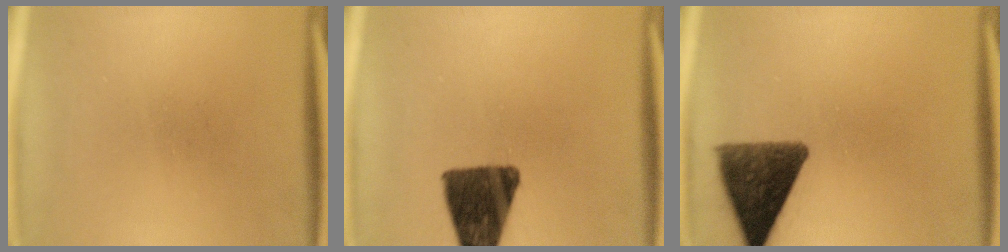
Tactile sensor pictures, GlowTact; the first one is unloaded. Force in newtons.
{"total": 12.7}
{"total": 11.2}